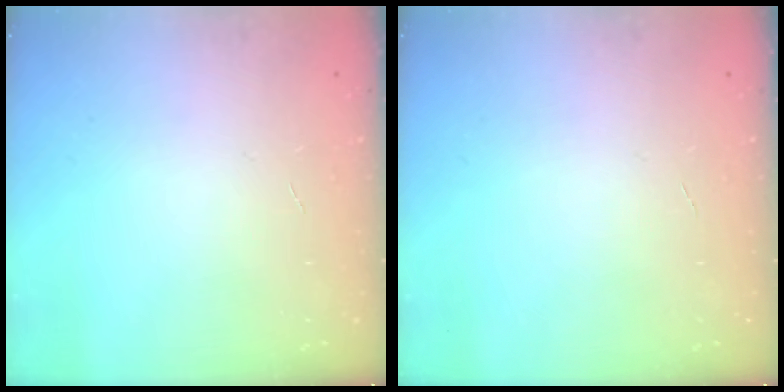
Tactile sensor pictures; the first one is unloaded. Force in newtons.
{"total": 0.0}